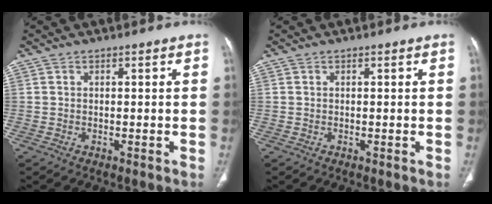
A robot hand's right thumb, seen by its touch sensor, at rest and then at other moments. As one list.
[{"total": 0.0}]